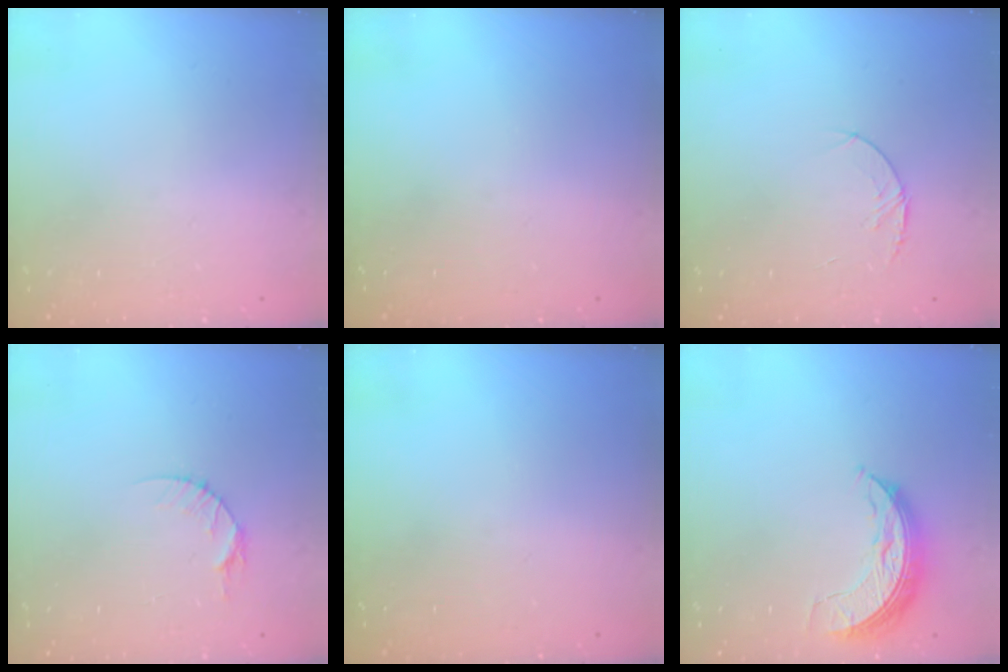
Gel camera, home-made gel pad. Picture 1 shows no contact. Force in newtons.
{"total": 0.0}
{"total": 4.0, "press": 3.9, "slide": 0.5}
{"total": 5.3, "press": 5.2, "slide": 0.5}
{"total": 0.0}
{"total": 7.7, "press": 7.7, "slide": 0.3}